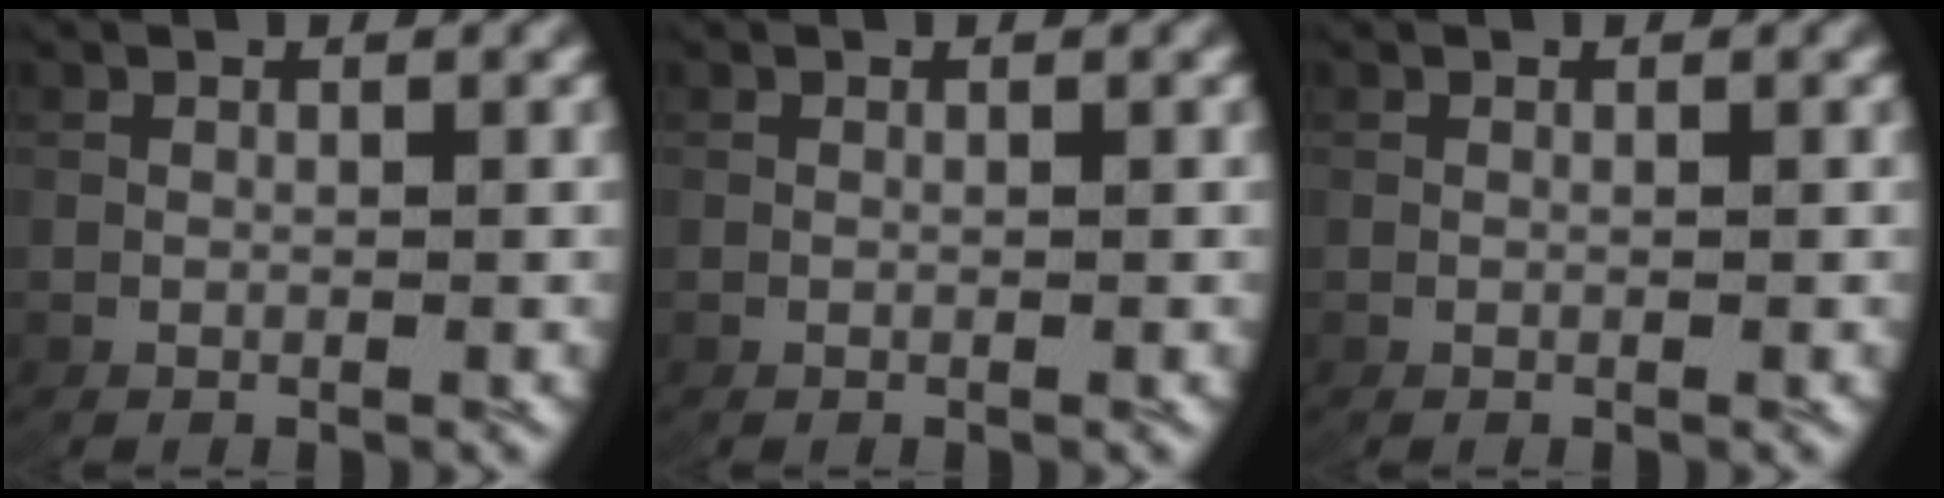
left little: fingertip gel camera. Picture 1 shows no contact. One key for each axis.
{"total": 0.0}
{"total": 0.0}